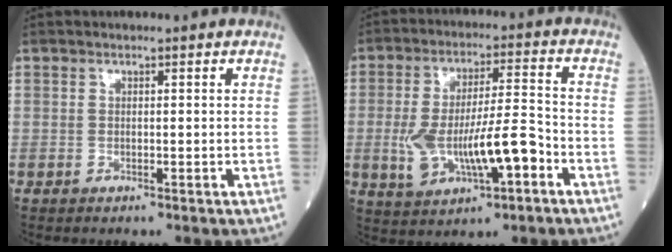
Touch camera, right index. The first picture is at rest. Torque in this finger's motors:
{"motor_torque": [0.36, -0.34, 0.26, 0.18]}